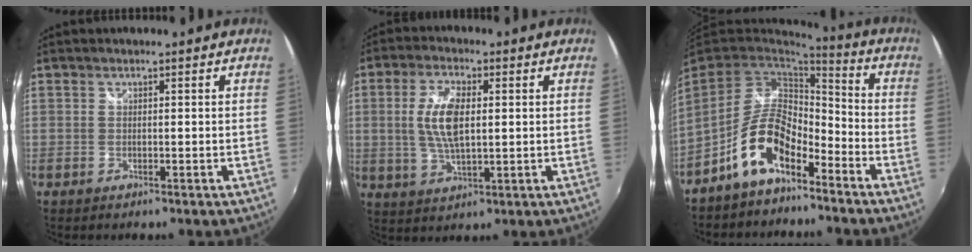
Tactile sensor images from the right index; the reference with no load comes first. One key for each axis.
{"total": 8.8, "fx": 0.9, "fy": 3.5, "fz": 8.0, "tx": -0.160, "ty": 0.002, "tz": 0.021}
{"total": 11.7, "fx": -7.1, "fy": 5.4, "fz": 7.6, "tx": -0.157, "ty": 0.009, "tz": -0.132}